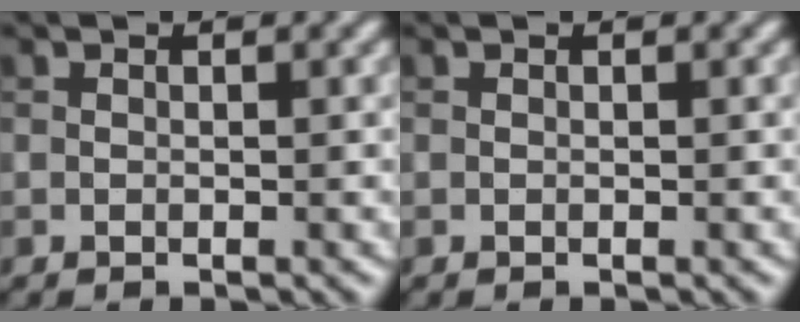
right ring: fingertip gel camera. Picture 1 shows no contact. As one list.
[{"total": 0.0}]